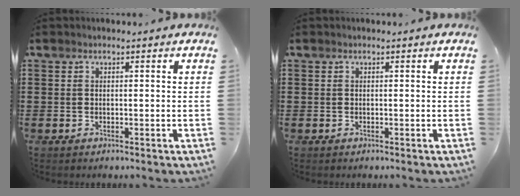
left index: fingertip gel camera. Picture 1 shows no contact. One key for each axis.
{"total": 0.0}